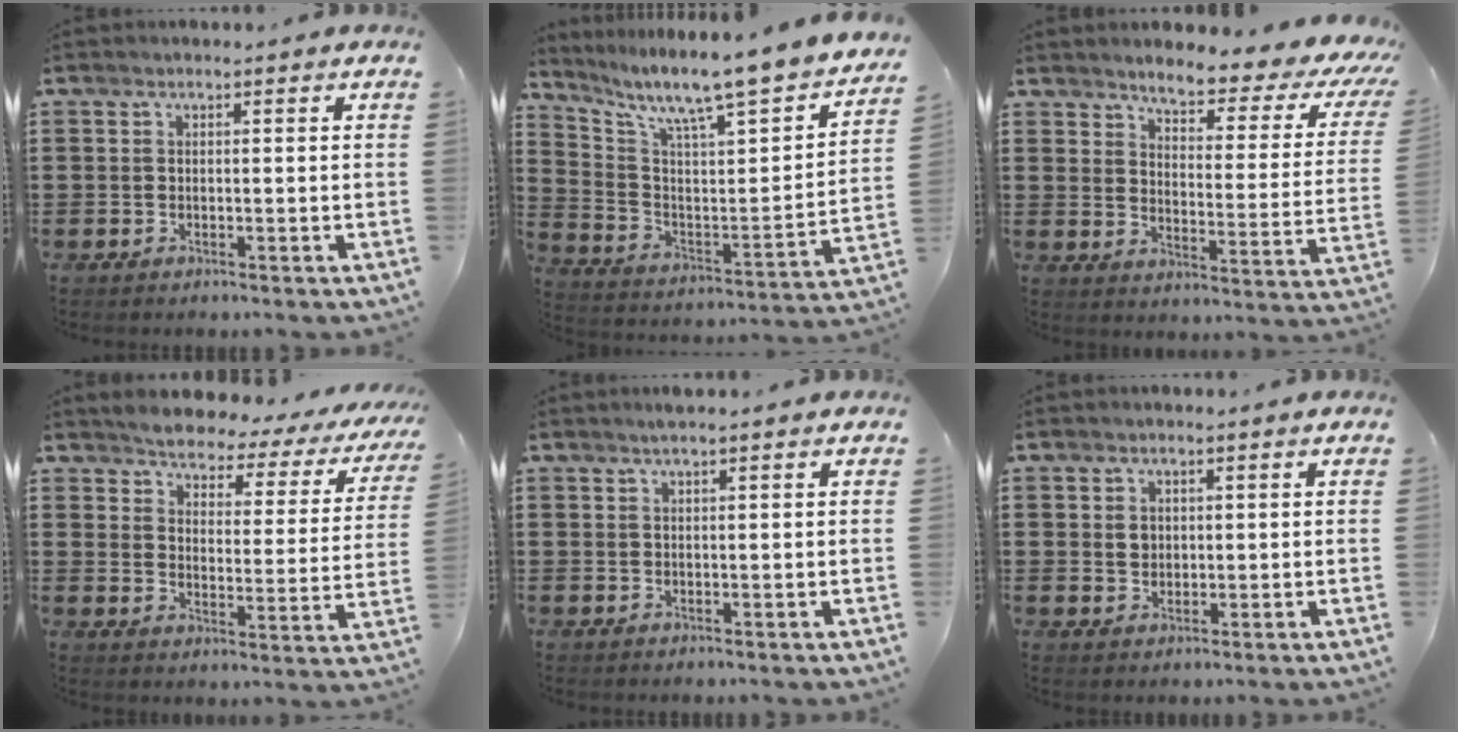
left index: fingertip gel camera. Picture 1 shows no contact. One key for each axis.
{"total": 8.0, "fx": 7.0, "fy": -0.3, "fz": 3.9, "tx": -0.103, "ty": -0.073, "tz": 0.102}
{"total": 4.8, "fx": 4.2, "fy": 0.3, "fz": 2.2, "tx": -0.051, "ty": -0.041, "tz": 0.060}
{"total": 2.9, "fx": 2.8, "fy": 0.5, "fz": 0.4, "tx": -0.033, "ty": -0.027, "tz": 0.038}
{"total": 1.0, "fx": 0.6, "fy": -0.1, "fz": 0.8, "tx": -0.014, "ty": 0.000, "tz": 0.011}
{"total": 2.0, "fx": 0.4, "fy": 1.8, "fz": 0.8, "tx": -0.014, "ty": 0.006, "tz": 0.005}